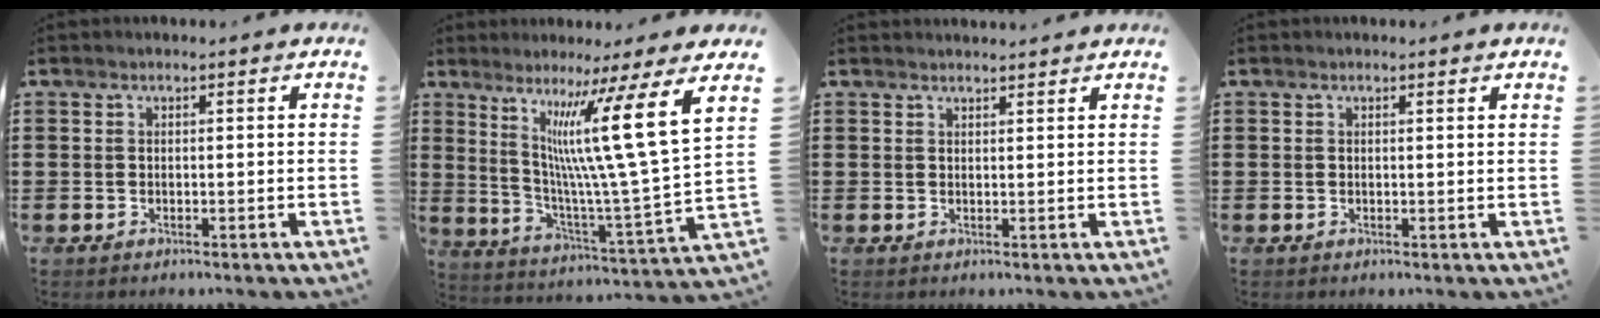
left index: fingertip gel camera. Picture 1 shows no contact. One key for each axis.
{"total": 14.8, "fx": 7.2, "fy": 0.3, "fz": 12.9, "tx": -0.247, "ty": -0.034, "tz": 0.108}
{"total": 1.5, "fx": 1.4, "fy": 0.3, "fz": -0.1, "tx": -0.001, "ty": 0.000, "tz": 0.029}
{"total": 0.6, "fx": 0.4, "fy": 0.0, "fz": 0.4, "tx": -0.001, "ty": -0.004, "tz": 0.007}